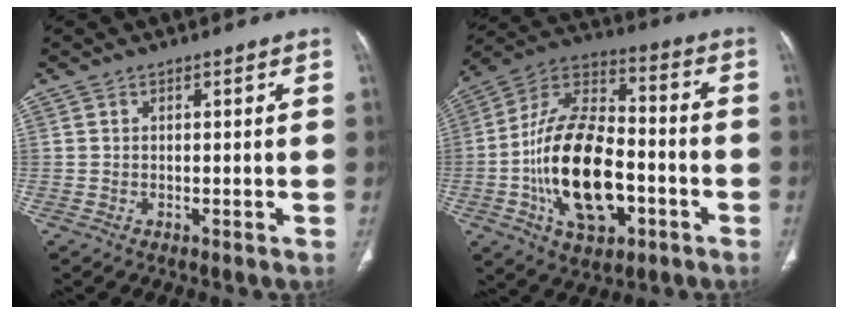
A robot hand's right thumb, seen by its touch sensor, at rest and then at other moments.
{"total": 22.2, "force": [-5.5, 12.2, 17.8], "torque": [-0.302, 0.031, -0.092]}